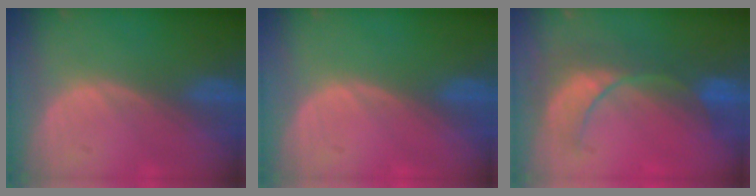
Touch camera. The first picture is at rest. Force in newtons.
{"total": 0.0}
{"total": 8.4, "press": 7.8, "slide": 3.1}